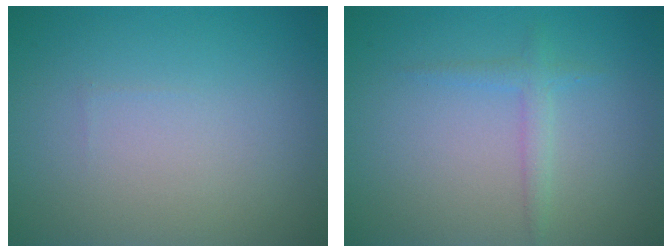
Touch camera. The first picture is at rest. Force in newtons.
{"total": 1.4, "press": 1.4, "slide": 0.0}